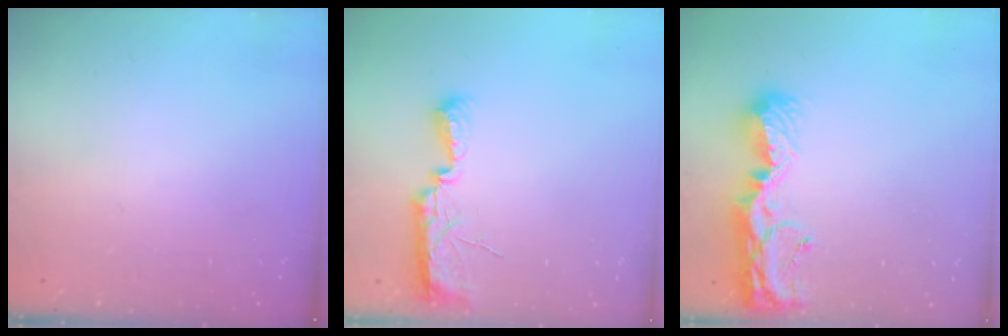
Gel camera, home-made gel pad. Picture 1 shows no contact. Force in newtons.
{"total": 7.9, "press": 7.8, "slide": 0.8}
{"total": 12.3, "press": 12.3, "slide": 1.3}